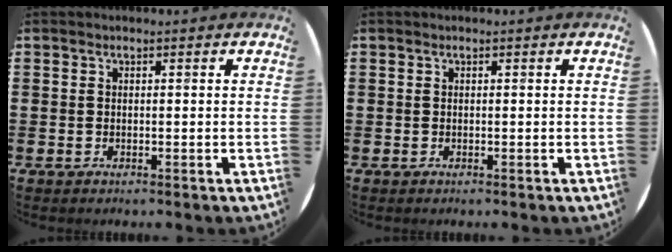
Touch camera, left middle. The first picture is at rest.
{"total": 0.0}